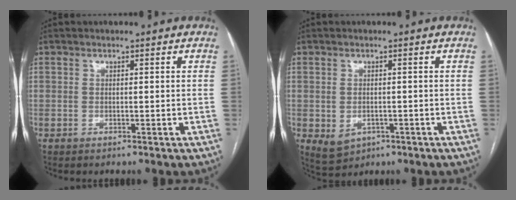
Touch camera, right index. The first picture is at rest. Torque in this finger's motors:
{"motor_torque": [0.49, -0.23, 0.08, 0.00]}